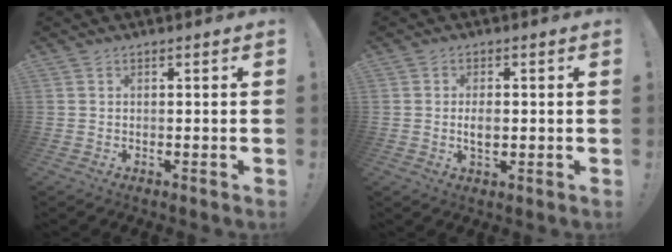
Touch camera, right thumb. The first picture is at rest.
{"total": 3.5, "force": [-0.3, 1.8, 3.0], "torque": [-0.049, -0.002, -0.010]}